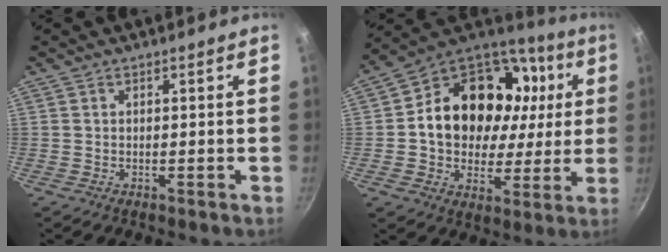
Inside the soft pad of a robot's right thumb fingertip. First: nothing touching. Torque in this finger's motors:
{"motor_torque": [1.01, 4.01, 1.11, -0.38, 0.16]}